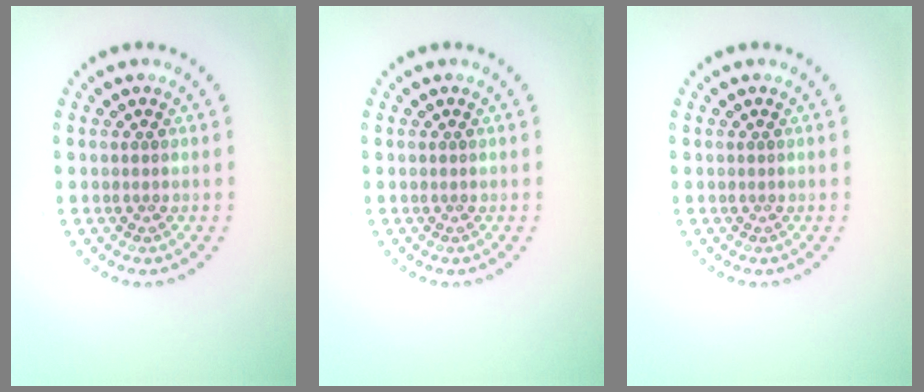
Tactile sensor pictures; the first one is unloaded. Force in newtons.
{"total": 0.0}
{"total": 0.0}